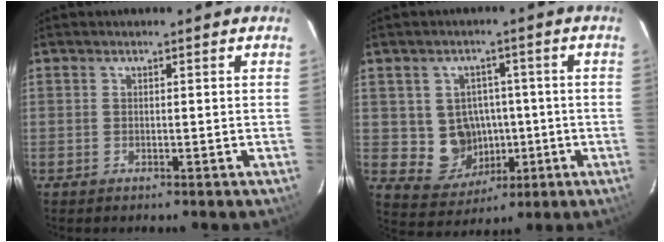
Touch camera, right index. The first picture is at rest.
{"total": 8.8, "force": [-0.4, 8.4, 2.6], "torque": [-0.066, 0.015, 0.017]}